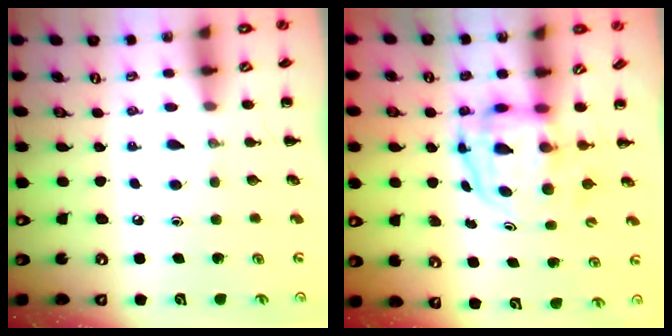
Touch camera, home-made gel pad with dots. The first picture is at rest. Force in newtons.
{"total": 3.8, "press": 3.8, "slide": 0.6}